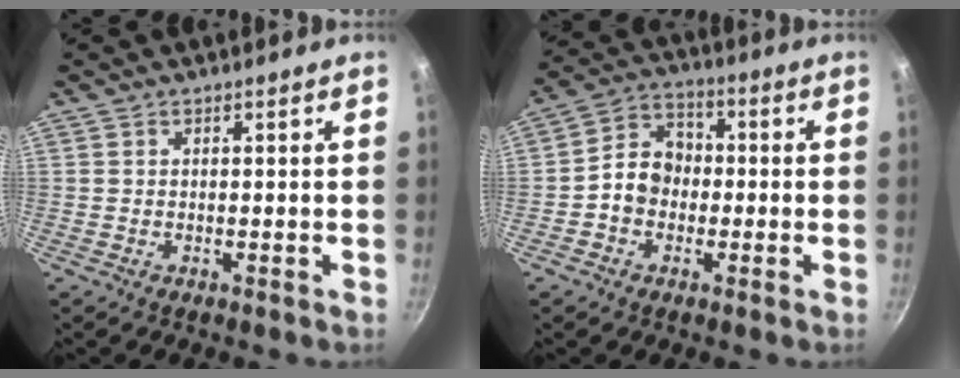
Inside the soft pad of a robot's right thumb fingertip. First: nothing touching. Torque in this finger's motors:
{"motor_torque": [0.28, 0.15, 0.18, 0.20, 0.01]}